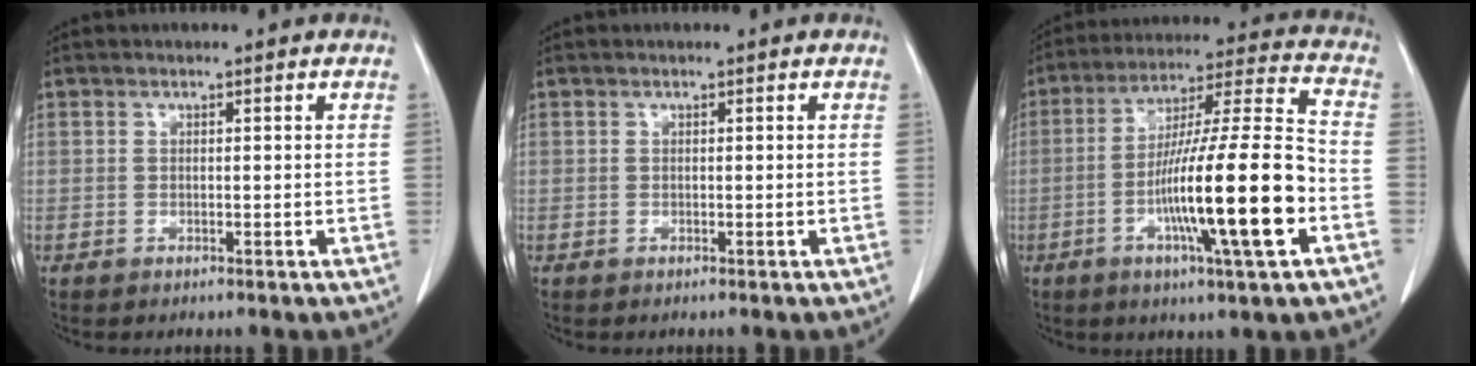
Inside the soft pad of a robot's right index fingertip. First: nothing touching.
{"total": 0.0}
{"total": 18.2, "force": [-5.6, 0.2, 17.3], "torque": [-0.299, -0.003, -0.096]}